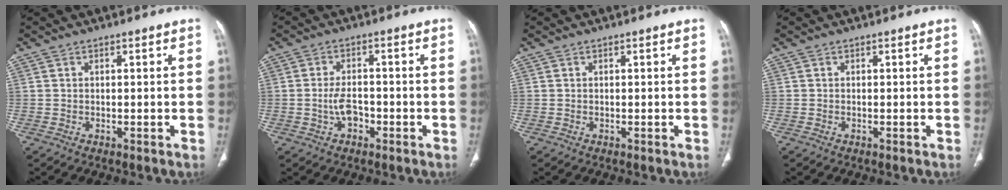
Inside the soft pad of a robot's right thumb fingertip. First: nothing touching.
{"total": 4.0, "force": [-1.4, 2.5, 2.8], "torque": [-0.047, 0.015, -0.024]}
{"total": 0.0}
{"total": 0.0}